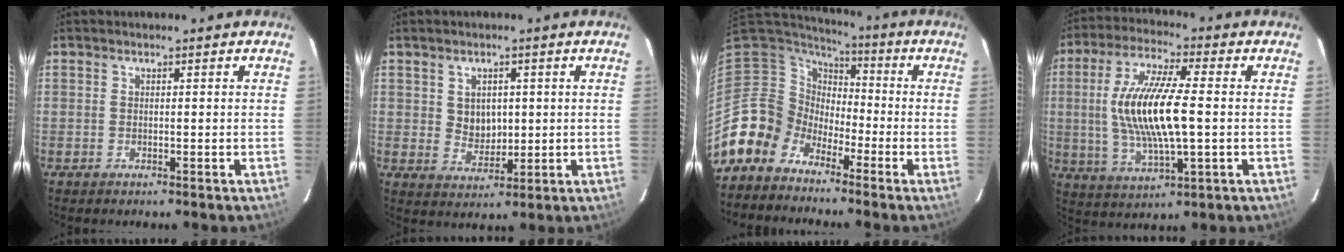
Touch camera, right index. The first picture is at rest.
{"total": 5.0, "force": [0.9, 4.1, 2.6], "torque": [-0.042, 0.004, 0.025]}
{"total": 8.2, "force": [-5.4, 6.2, -0.3], "torque": [-0.009, 0.039, -0.123]}
{"total": 15.5, "force": [0.2, 4.3, 14.9], "torque": [-0.292, 0.001, 0.006]}